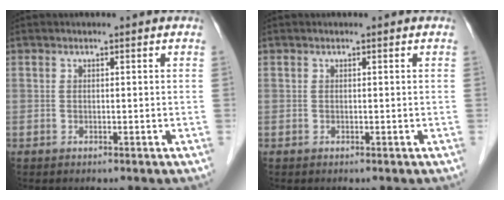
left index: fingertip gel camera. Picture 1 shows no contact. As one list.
[{"total": 0.0}]